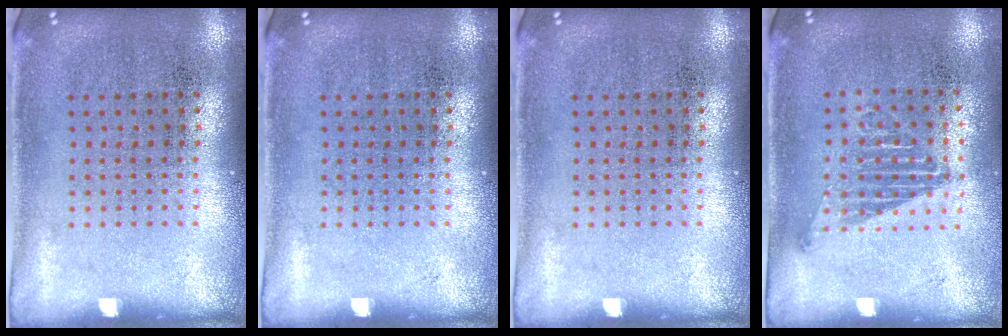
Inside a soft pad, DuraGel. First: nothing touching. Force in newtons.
{"total": 0.0}
{"total": 0.0}
{"total": 1.1, "press": 1.0, "slide": 0.5}